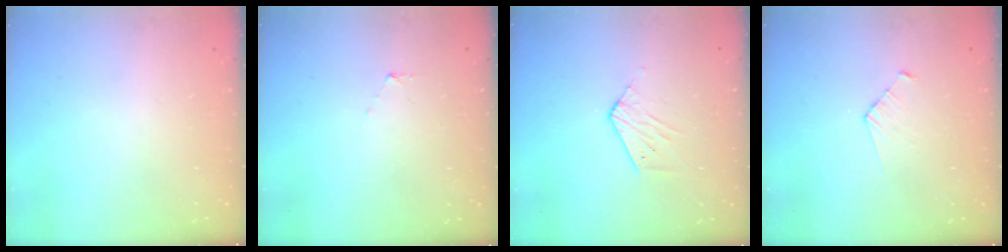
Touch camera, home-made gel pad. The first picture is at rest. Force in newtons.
{"total": 3.5, "press": 3.5, "slide": 0.3}
{"total": 4.9, "press": 4.8, "slide": 0.4}
{"total": 2.8, "press": 2.7, "slide": 0.3}